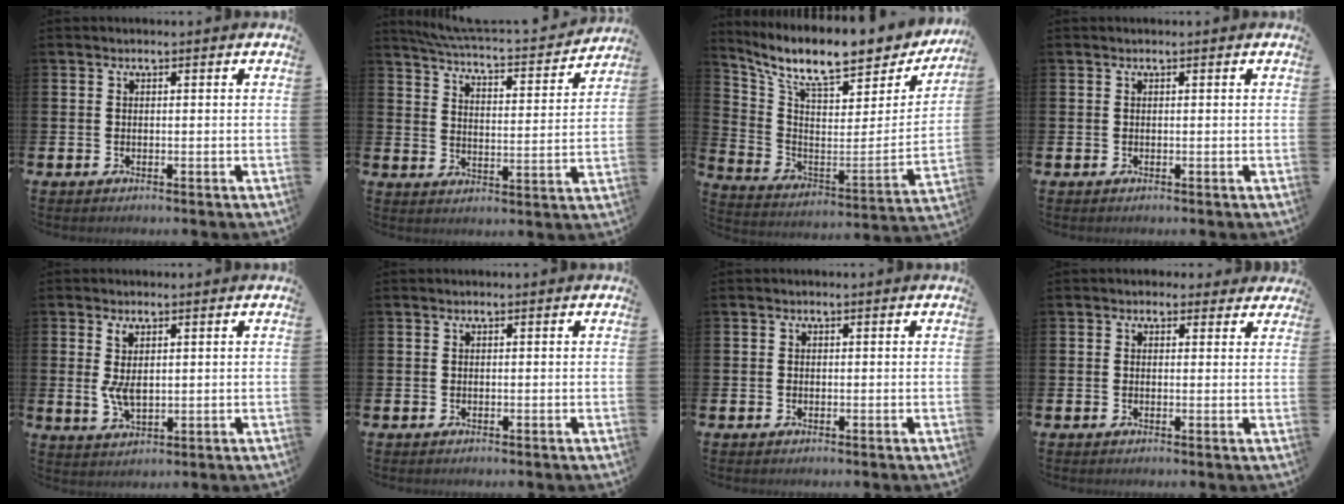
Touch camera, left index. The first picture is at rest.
{"total": 4.7, "force": [4.6, 0.3, 1.0], "torque": [-0.043, -0.044, 0.072]}
{"total": 10.8, "force": [8.8, 2.7, 5.7], "torque": [-0.133, -0.070, 0.144]}
{"total": 0.0}
{"total": 3.9, "force": [1.2, 2.0, 3.2], "torque": [-0.057, 0.002, 0.019]}
{"total": 0.0}
{"total": 0.5, "force": [-0.1, 0.5, 0.0], "torque": [0.001, 0.005, -0.003]}
{"total": 1.8, "force": [1.4, 1.2, 0.0], "torque": [0.006, -0.001, 0.022]}